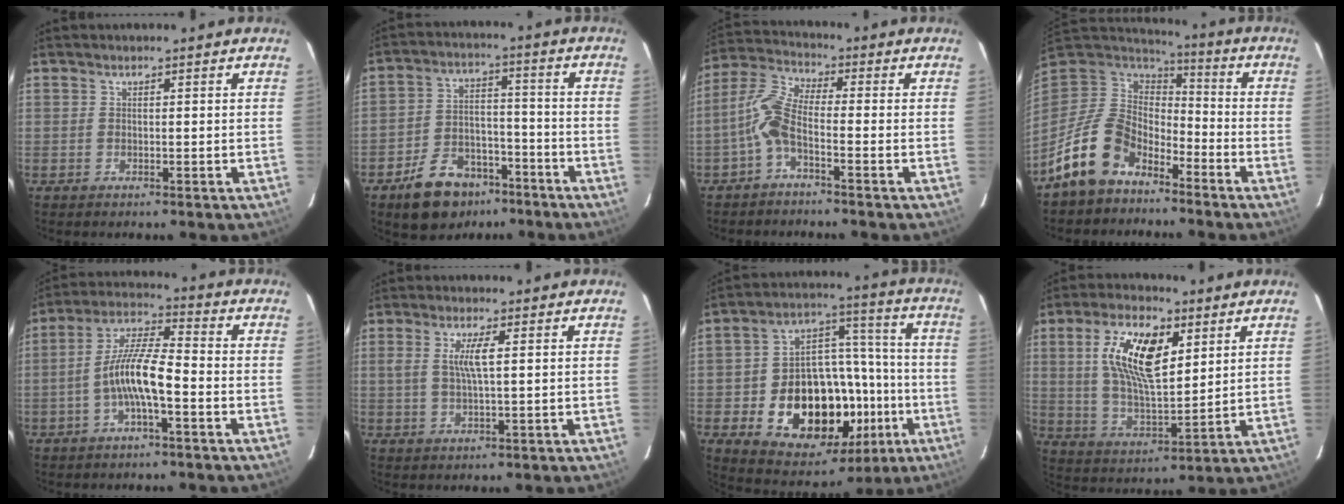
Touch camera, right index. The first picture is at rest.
{"total": 13.0, "force": [-8.8, 7.7, 5.7], "torque": [-0.121, 0.020, -0.125]}
{"total": 6.2, "force": [-2.6, 1.9, 5.3], "torque": [-0.128, 0.017, -0.058]}
{"total": 14.0, "force": [-9.1, 8.6, 6.3], "torque": [-0.151, 0.012, -0.159]}
{"total": 9.3, "force": [-3.2, 1.8, 8.6], "torque": [-0.181, 0.012, -0.060]}
{"total": 4.3, "force": [0.8, 0.5, 4.1], "torque": [-0.081, -0.001, 0.016]}
{"total": 24.2, "force": [-8.1, 16.5, 15.7], "torque": [-0.296, 0.033, -0.093]}
{"total": 14.5, "force": [5.2, 6.2, 12.1], "torque": [-0.227, 0.013, 0.102]}